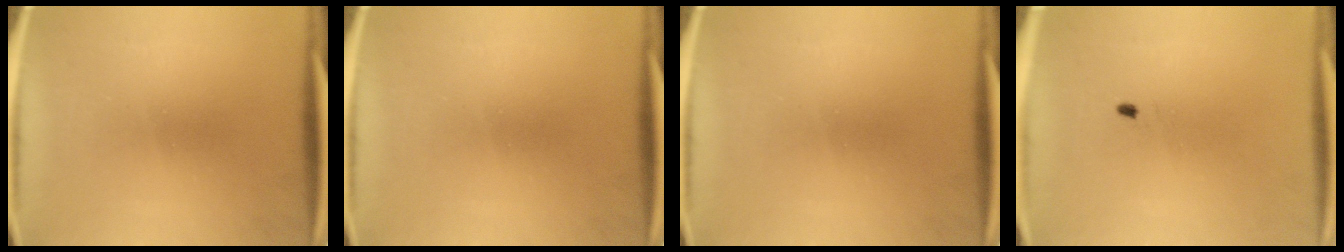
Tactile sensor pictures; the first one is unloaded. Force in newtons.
{"total": 0.0}
{"total": 0.0}
{"total": 0.5}